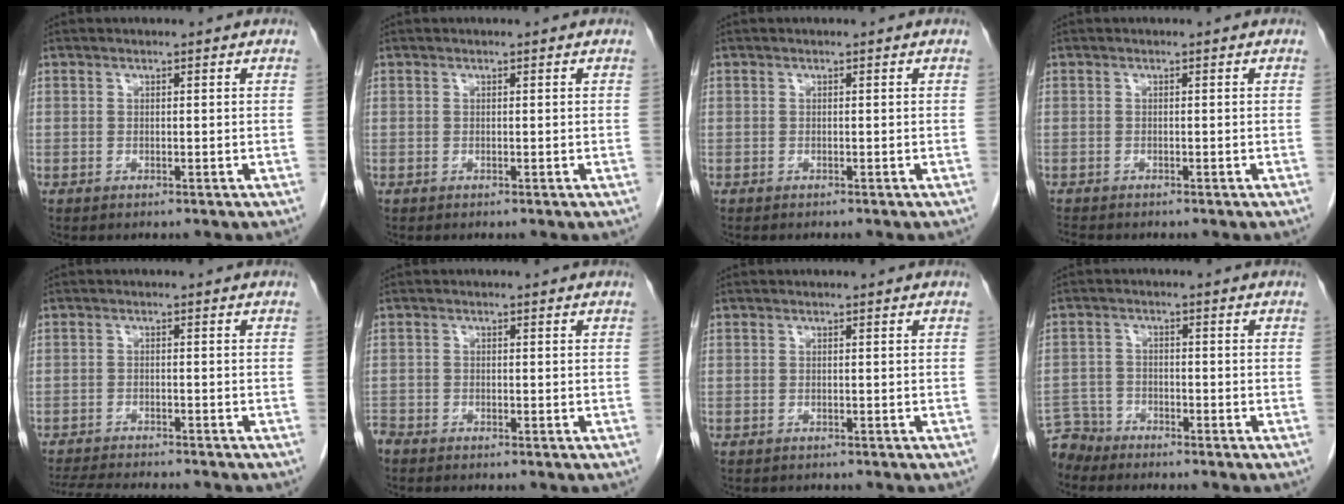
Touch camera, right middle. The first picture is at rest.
{"total": 0.0}
{"total": 1.1, "force": [-1.0, 0.0, 0.5], "torque": [-0.005, -0.002, -0.013]}
{"total": 1.5, "force": [-1.4, 0.1, 0.4], "torque": [-0.011, -0.006, -0.024]}
{"total": 10.2, "force": [-9.4, 1.1, 3.9], "torque": [-0.059, -0.012, -0.138]}
{"total": 1.6, "force": [-1.5, 0.3, 0.1], "torque": [-0.004, -0.005, -0.028]}
{"total": 1.7, "force": [-1.5, 0.5, 0.4], "torque": [-0.011, -0.003, -0.019]}
{"total": 4.3, "force": [-4.1, 0.9, -0.8], "torque": [0.018, -0.006, -0.076]}